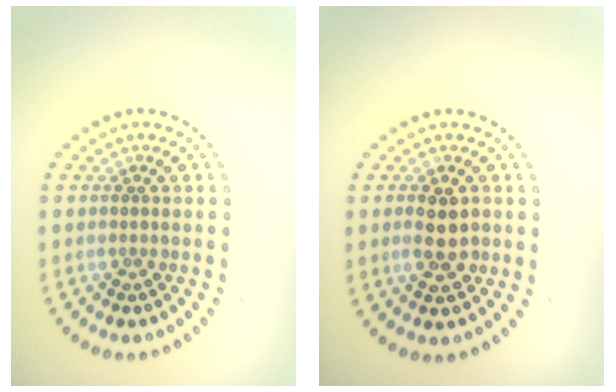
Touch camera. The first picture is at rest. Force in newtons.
{"total": 2.9, "press": 2.9, "slide": 0.1}